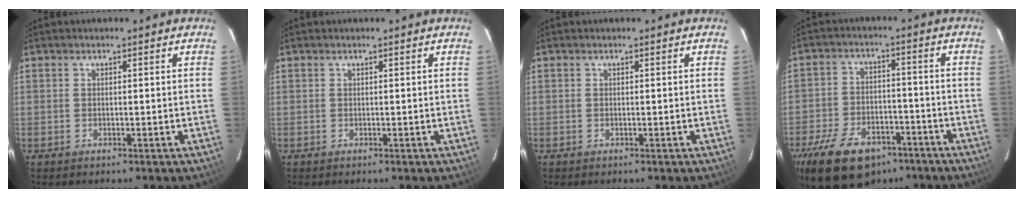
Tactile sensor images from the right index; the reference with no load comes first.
{"total": 0.0}
{"total": 0.0}
{"total": 18.8, "force": [-12.1, 10.6, 9.7], "torque": [-0.219, -0.007, -0.186]}